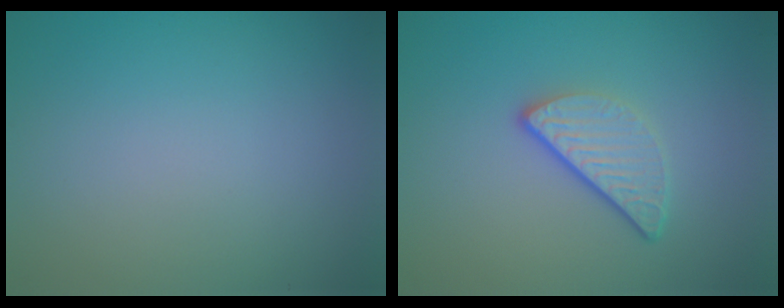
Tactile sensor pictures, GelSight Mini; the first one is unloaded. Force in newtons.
{"total": 3.4, "press": 2.6, "slide": 2.1}